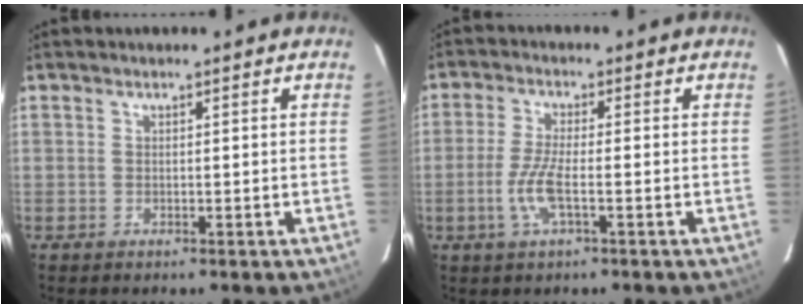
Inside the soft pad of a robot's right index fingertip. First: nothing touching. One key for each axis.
{"total": 5.8, "fx": -1.9, "fy": 0.9, "fz": 5.4, "tx": -0.118, "ty": -0.005, "tz": -0.039}